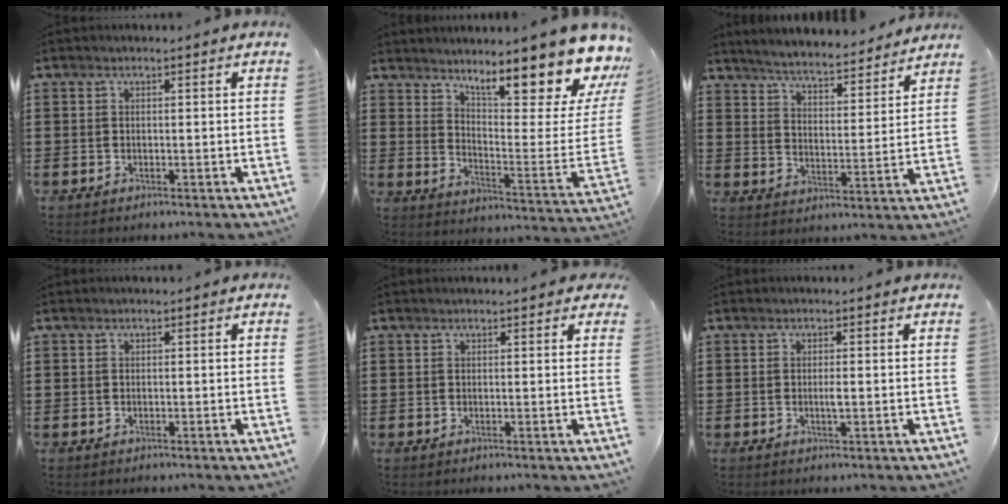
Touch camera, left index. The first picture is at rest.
{"total": 15.0, "force": [11.0, 3.0, 9.8], "torque": [-0.146, -0.097, 0.178]}
{"total": 4.8, "force": [4.8, -0.2, 0.7], "torque": [-0.039, -0.038, 0.078]}
{"total": 0.0}
{"total": 0.8, "force": [0.6, 0.2, 0.5], "torque": [-0.011, 0.003, 0.012]}
{"total": 1.3, "force": [-0.1, 0.2, 1.2], "torque": [-0.025, -0.002, -0.002]}